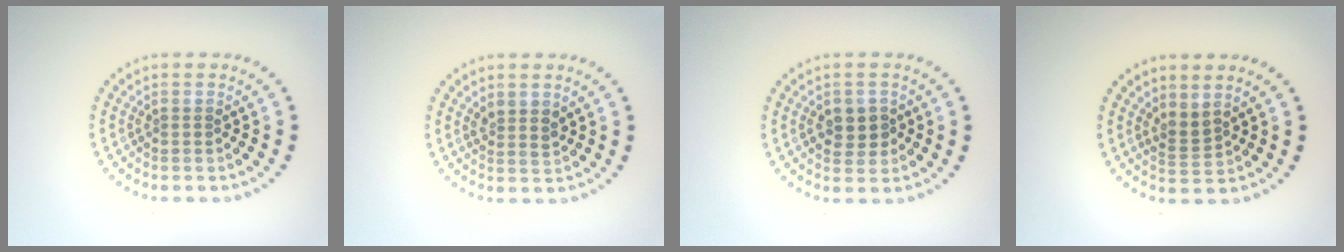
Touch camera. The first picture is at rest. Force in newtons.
{"total": 1.5, "press": 1.3, "slide": 0.8}
{"total": 2.3, "press": 2.2, "slide": 0.7}
{"total": 1.8, "press": 1.3, "slide": 1.2}